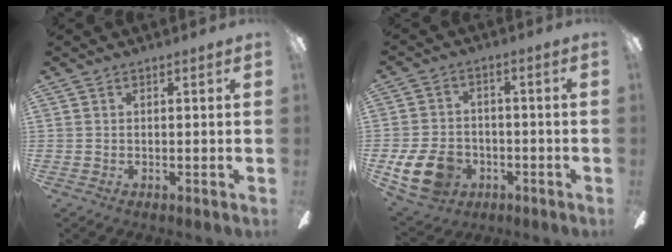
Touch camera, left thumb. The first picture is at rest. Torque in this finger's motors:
{"motor_torque": [0.46, 2.59, 0.39, -0.29, 0.10]}